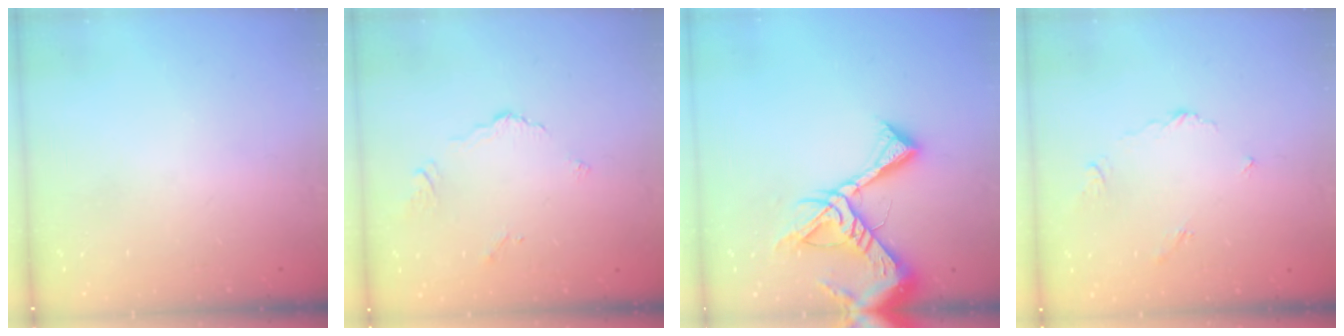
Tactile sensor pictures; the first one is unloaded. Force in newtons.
{"total": 3.7, "press": 3.7, "slide": 0.4}
{"total": 16.0, "press": 15.9, "slide": 1.6}
{"total": 4.0, "press": 4.0, "slide": 0.3}